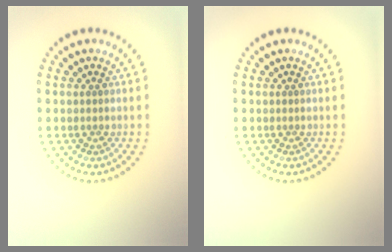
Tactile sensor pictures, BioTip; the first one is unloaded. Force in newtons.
{"total": 0.0}